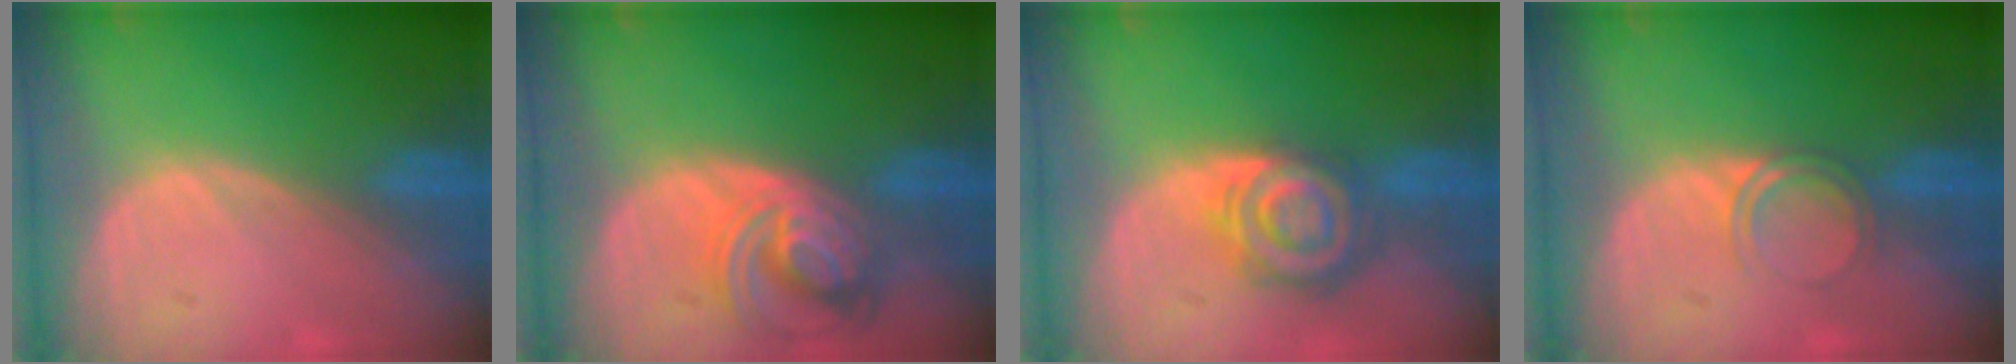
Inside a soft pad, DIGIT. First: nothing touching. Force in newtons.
{"total": 7.8, "press": 6.8, "slide": 3.7}
{"total": 7.9, "press": 6.9, "slide": 3.8}
{"total": 2.8, "press": 2.8, "slide": 0.2}